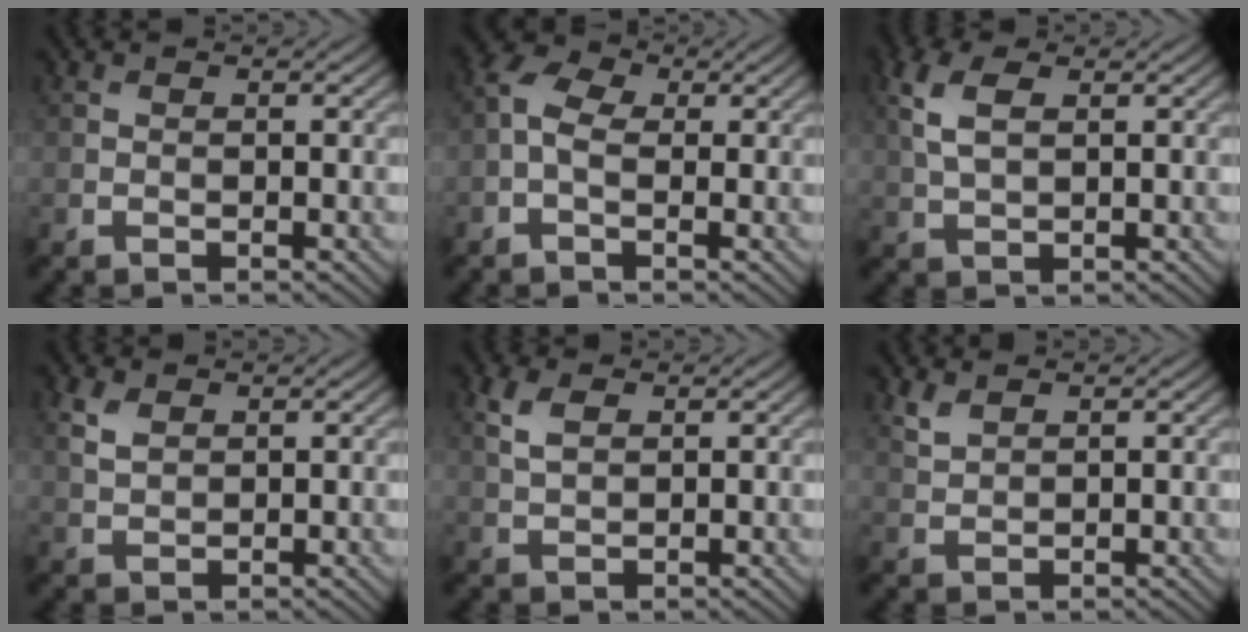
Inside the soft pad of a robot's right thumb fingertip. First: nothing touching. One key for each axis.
{"total": 4.2, "fx": -0.4, "fy": 2.5, "fz": 3.3, "tx": -0.081, "ty": 0.009, "tz": -0.022}
{"total": 4.9, "fx": 1.6, "fy": 2.5, "fz": 3.9, "tx": -0.107, "ty": 0.008, "tz": 0.031}
{"total": 2.6, "fx": 1.3, "fy": 1.5, "fz": 1.7, "tx": -0.048, "ty": 0.002, "tz": 0.029}
{"total": 2.9, "fx": 1.3, "fy": 1.5, "fz": 2.1, "tx": -0.058, "ty": 0.003, "tz": 0.028}
{"total": 2.0, "fx": 1.6, "fy": 0.7, "fz": 1.0, "tx": -0.032, "ty": 0.001, "tz": 0.040}